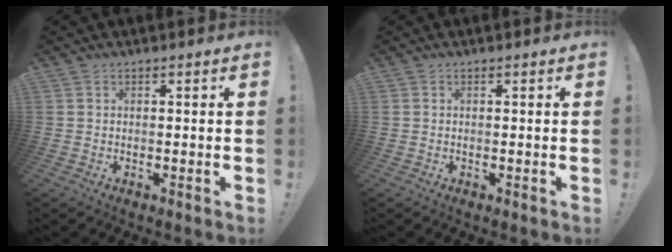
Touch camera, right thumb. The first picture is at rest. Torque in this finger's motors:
{"motor_torque": [-0.17, -0.11, -0.09, 0.17, 0.00]}